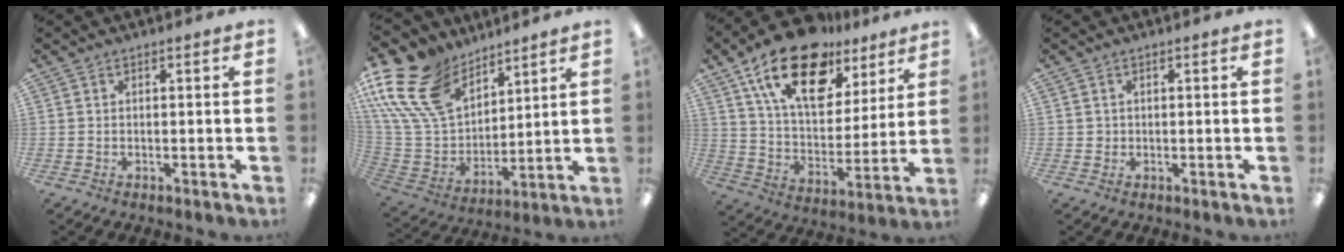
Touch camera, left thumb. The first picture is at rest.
{"total": 20.7, "force": [12.4, 13.0, 10.3], "torque": [-0.248, -0.064, 0.233]}
{"total": 21.3, "force": [13.2, 11.1, 12.6], "torque": [-0.212, -0.064, 0.232]}
{"total": 1.1, "force": [0.3, 1.0, 0.2], "torque": [-0.005, 0.006, 0.005]}